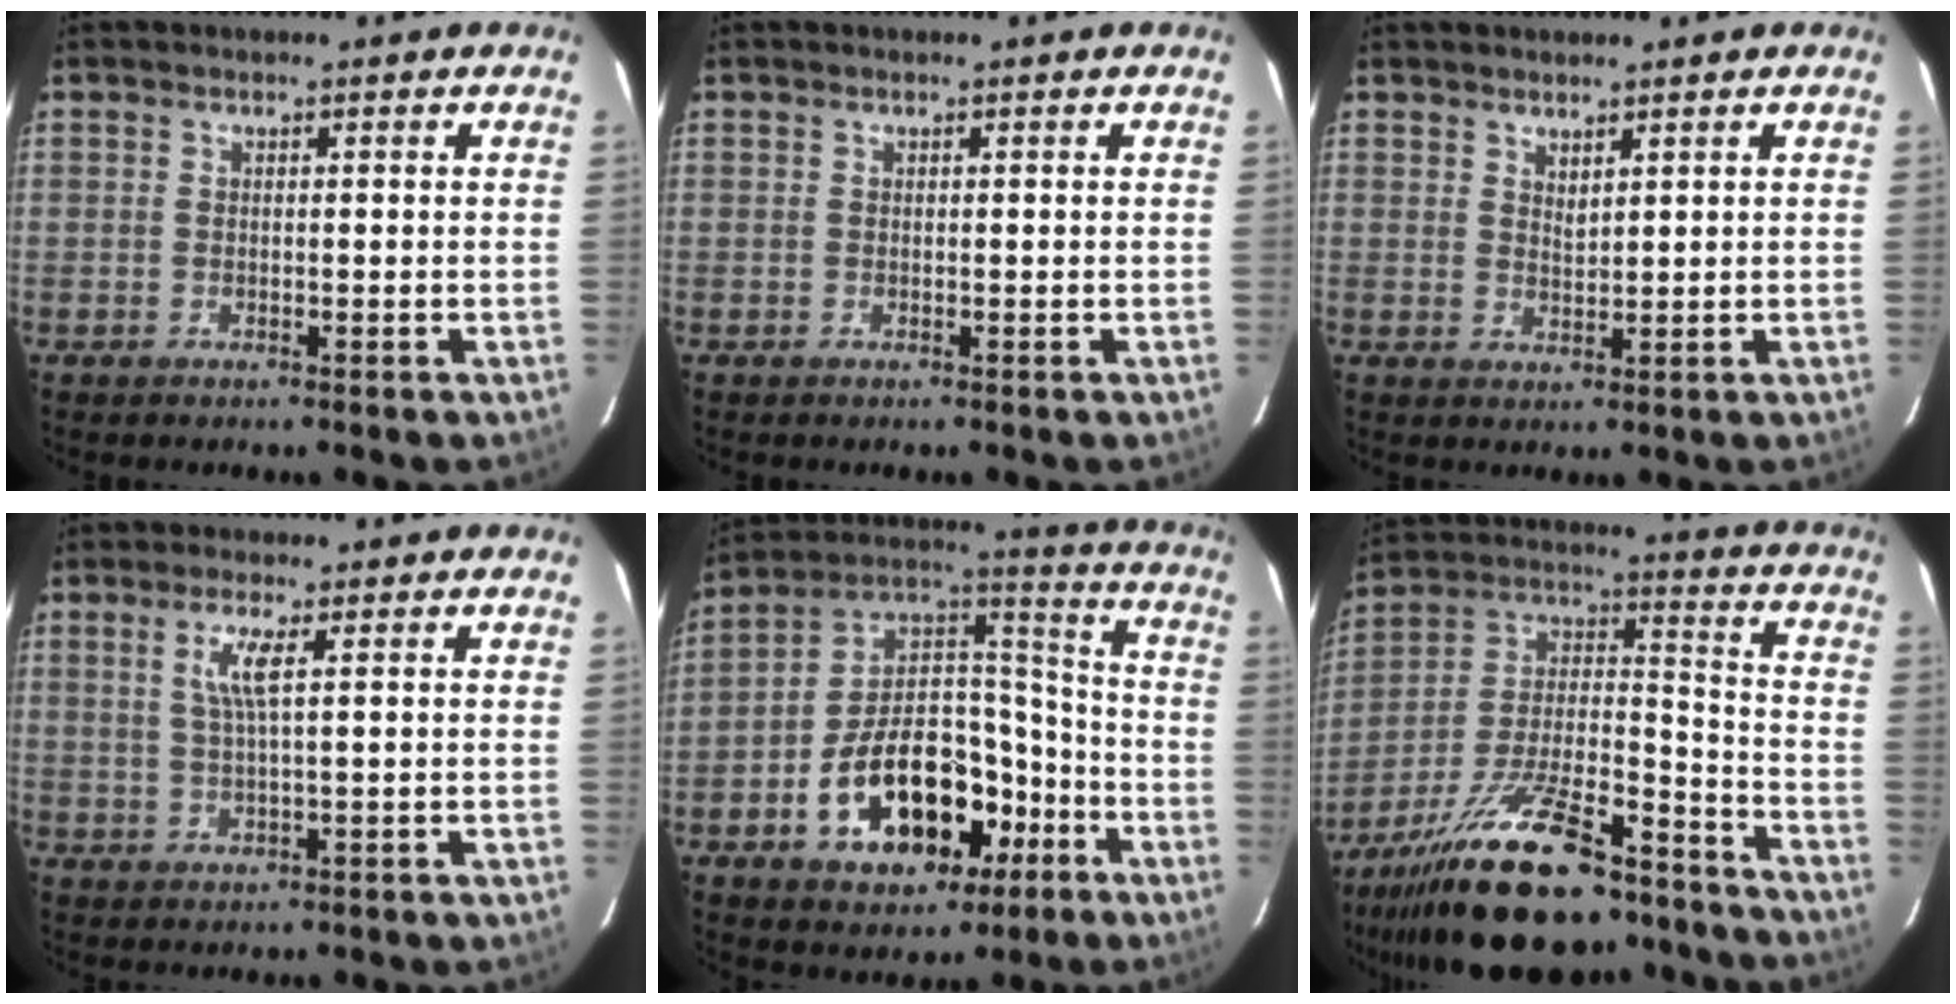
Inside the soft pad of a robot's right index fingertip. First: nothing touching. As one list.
[{"total": 0.0}, {"total": 1.9, "force": [1.6, 0.5, 0.9], "torque": [-0.014, -0.001, 0.029]}, {"total": 3.8, "force": [1.2, -0.1, 3.6], "torque": [-0.072, -0.001, 0.024]}, {"total": 20.6, "force": [-8.9, 12.2, 14.1], "torque": [-0.264, 0.045, -0.127]}, {"total": 27.7, "force": [-20.6, 9.6, 15.9], "torque": [-0.292, -0.001, -0.314]}]